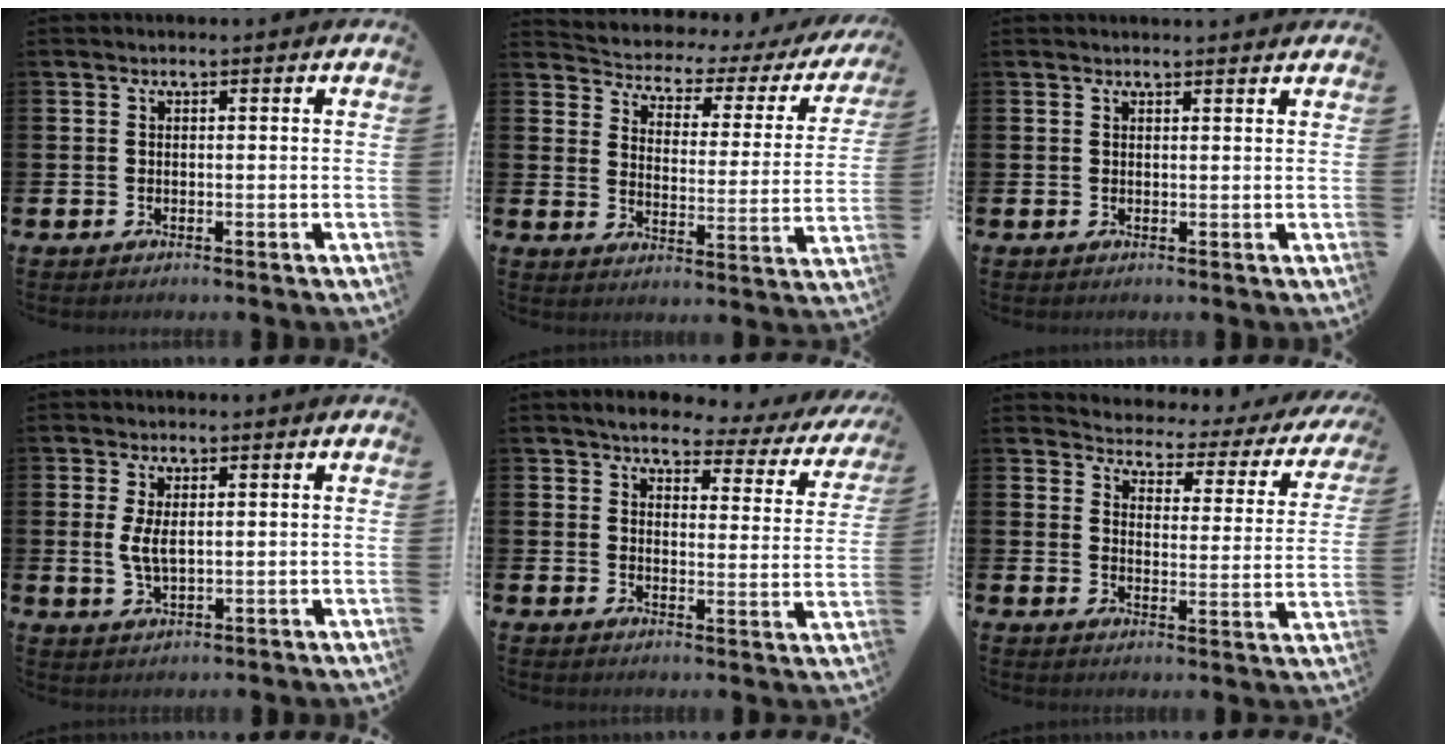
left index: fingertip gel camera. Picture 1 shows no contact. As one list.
[{"total": 3.7, "force": [3.1, 1.8, 1.0], "torque": [-0.041, -0.028, 0.043]}, {"total": 1.2, "force": [1.2, 0.0, 0.1], "torque": [0.010, -0.007, 0.019]}, {"total": 3.7, "force": [0.8, 1.6, 3.2], "torque": [-0.056, 0.000, 0.012]}, {"total": 3.9, "force": [3.4, 1.5, 1.3], "torque": [-0.029, -0.029, 0.048]}, {"total": 2.7, "force": [2.3, 1.2, 0.6], "torque": [-0.030, -0.031, 0.028]}]